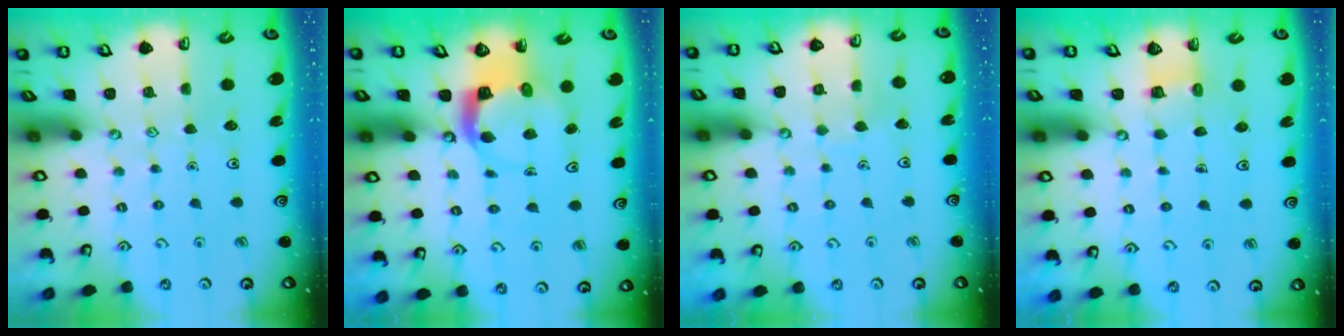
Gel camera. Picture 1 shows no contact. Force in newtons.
{"total": 5.7, "press": 5.6, "slide": 0.5}
{"total": 2.9, "press": 2.9, "slide": 0.2}
{"total": 3.0, "press": 3.0, "slide": 0.1}